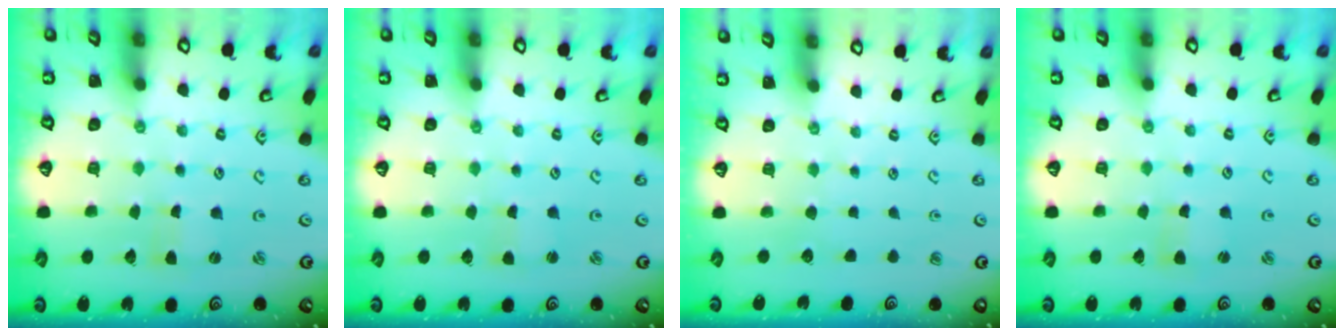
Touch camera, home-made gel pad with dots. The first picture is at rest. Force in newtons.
{"total": 0.8, "press": 0.8, "slide": 0.0}
{"total": 0.0}
{"total": 1.0, "press": 1.0, "slide": 0.3}